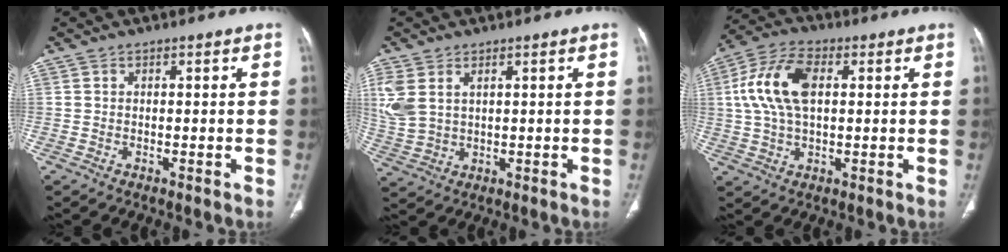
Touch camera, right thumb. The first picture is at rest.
{"total": 8.1, "force": [2.8, 5.2, 5.5], "torque": [-0.141, -0.002, 0.069]}
{"total": 12.3, "force": [2.2, 6.8, 10.0], "torque": [-0.208, 0.019, 0.040]}